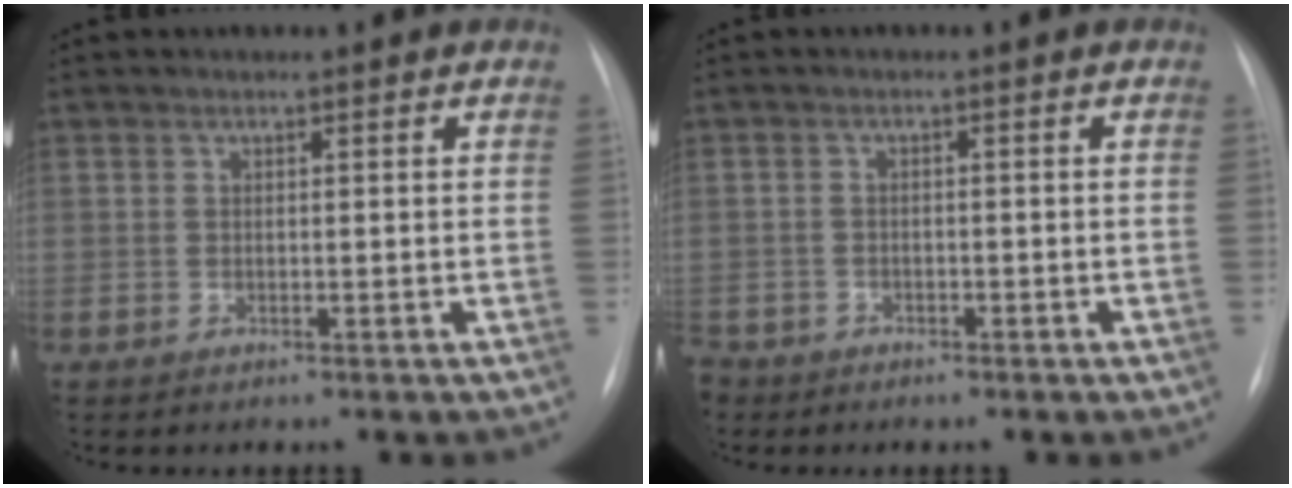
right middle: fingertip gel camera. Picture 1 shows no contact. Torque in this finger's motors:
{"motor_torque": [1.16, -0.98, 1.05, 0.21]}